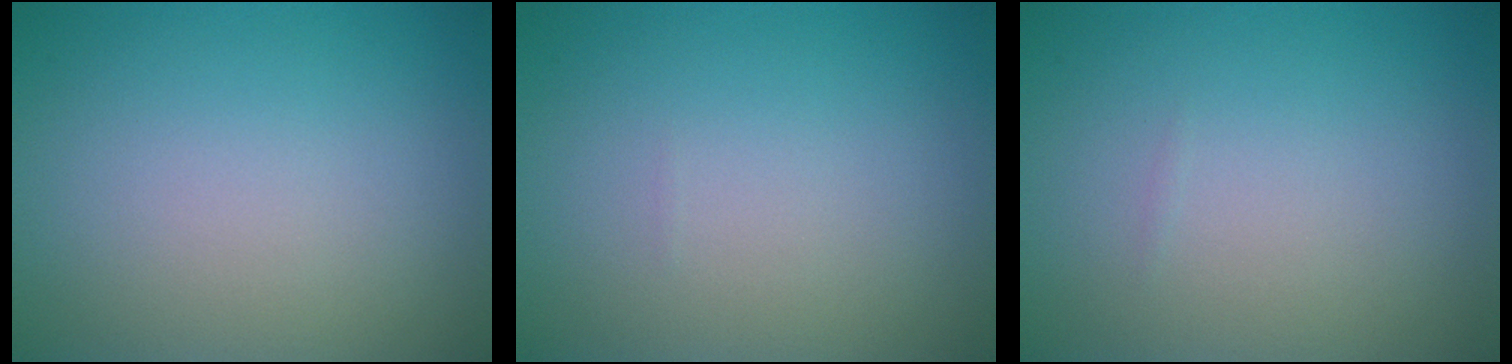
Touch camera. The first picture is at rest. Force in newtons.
{"total": 0.0}
{"total": 0.0}